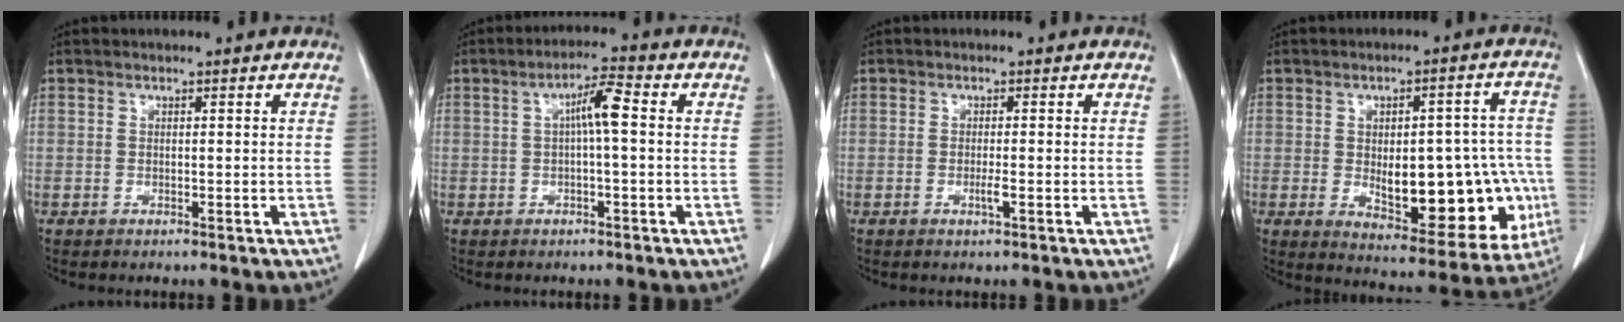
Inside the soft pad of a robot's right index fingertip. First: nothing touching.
{"total": 4.8, "force": [0.4, 0.4, 4.7], "torque": [-0.082, 0.012, 0.006]}
{"total": 1.3, "force": [-0.3, 0.0, 1.3], "torque": [-0.023, -0.002, -0.002]}
{"total": 17.7, "force": [-3.2, 7.8, 15.6], "torque": [-0.166, 0.024, -0.010]}